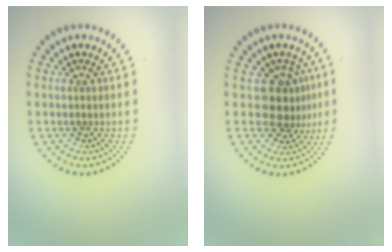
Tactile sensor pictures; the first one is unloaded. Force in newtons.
{"total": 3.5, "press": 2.9, "slide": 2.0}